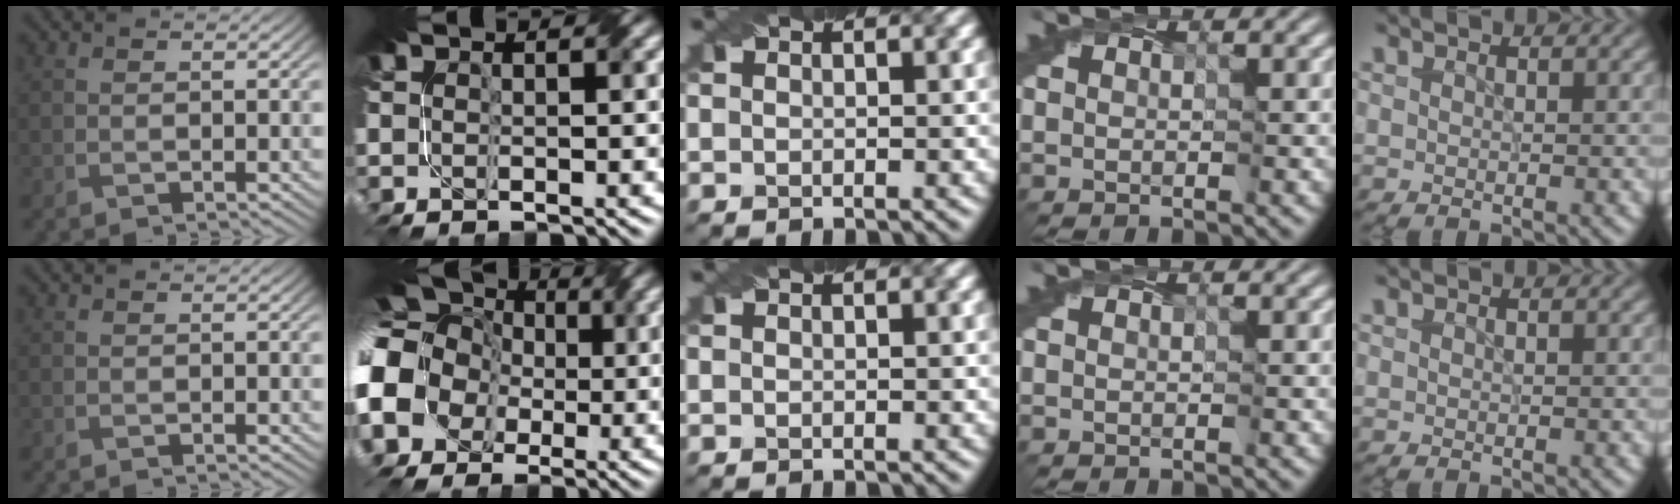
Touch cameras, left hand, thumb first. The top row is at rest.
{"index": {"total": 16.2, "force": [0.1, 14.3, 7.5], "torque": [-0.207, 0.003, -0.048]}}